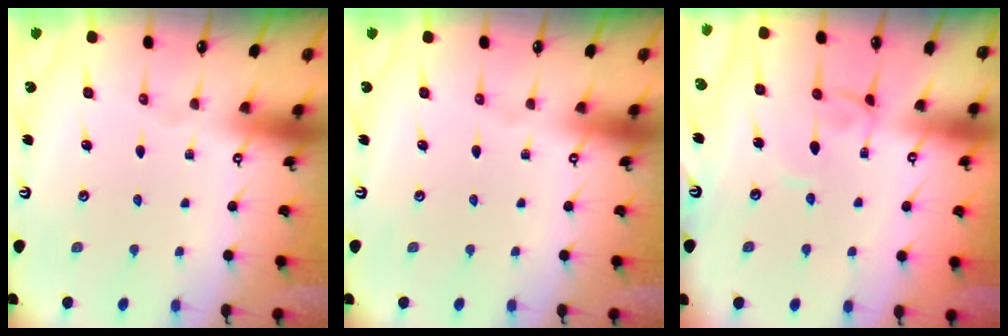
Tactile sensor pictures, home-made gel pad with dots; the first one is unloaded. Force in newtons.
{"total": 0.0}
{"total": 0.8, "press": 0.7, "slide": 0.3}